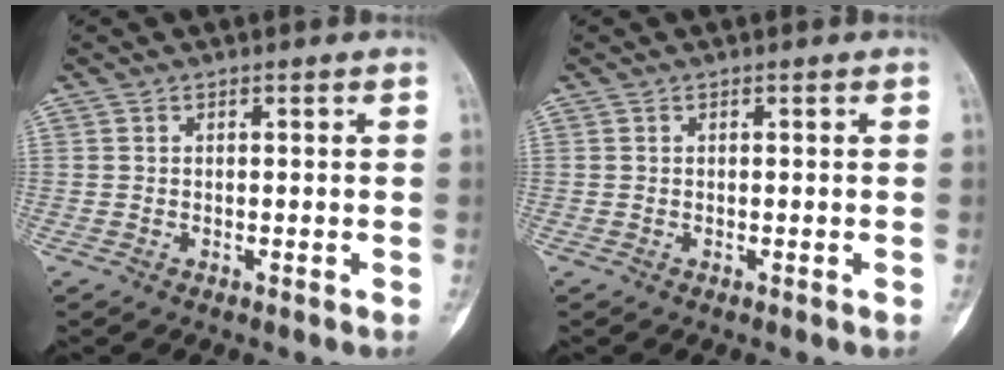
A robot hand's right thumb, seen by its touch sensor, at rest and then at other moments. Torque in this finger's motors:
{"motor_torque": [0.24, 0.22, 0.08, -0.08, 0.04]}